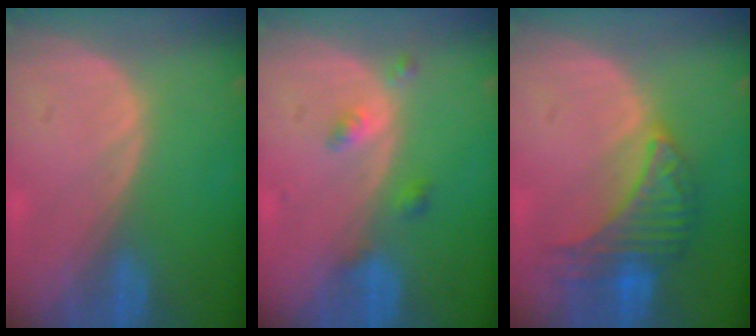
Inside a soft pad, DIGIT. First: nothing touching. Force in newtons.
{"total": 2.9, "press": 2.9, "slide": 0.2}
{"total": 7.2, "press": 7.2, "slide": 0.2}